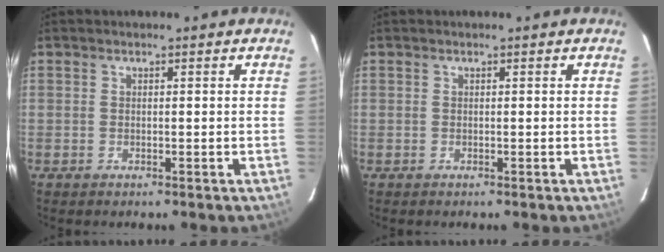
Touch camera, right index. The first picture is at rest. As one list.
[{"total": 0.0}]